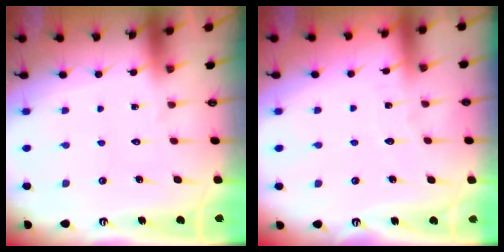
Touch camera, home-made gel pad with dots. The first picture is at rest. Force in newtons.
{"total": 2.6, "press": 2.6, "slide": 0.3}